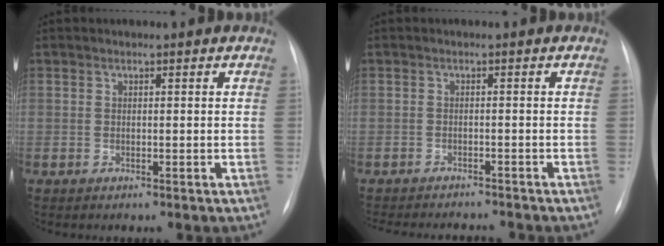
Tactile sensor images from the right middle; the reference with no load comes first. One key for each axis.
{"total": 9.9, "fx": -9.3, "fy": 1.6, "fz": 3.0, "tx": -0.045, "ty": -0.001, "tz": -0.122}